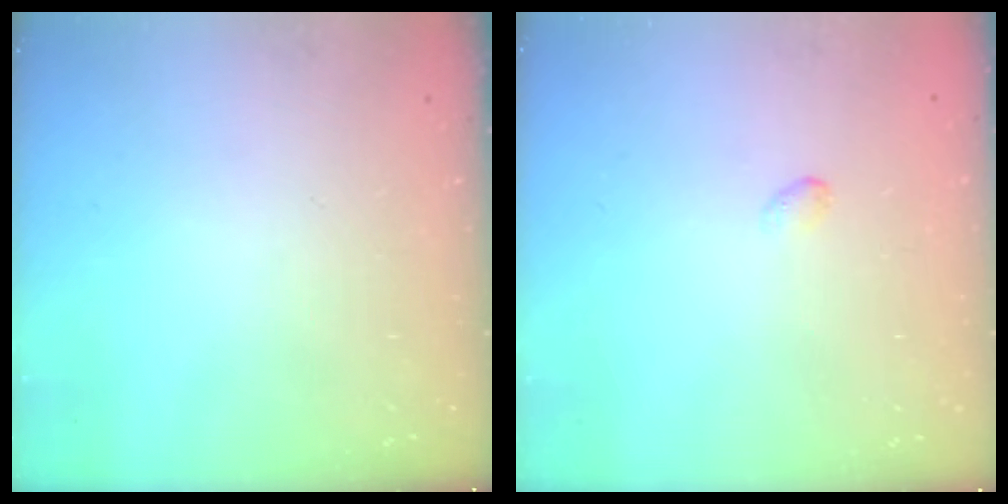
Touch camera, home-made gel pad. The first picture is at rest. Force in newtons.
{"total": 2.6, "press": 2.5, "slide": 0.5}